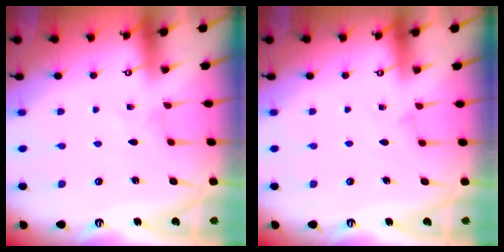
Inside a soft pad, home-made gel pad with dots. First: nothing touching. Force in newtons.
{"total": 1.1, "press": 1.1, "slide": 0.4}